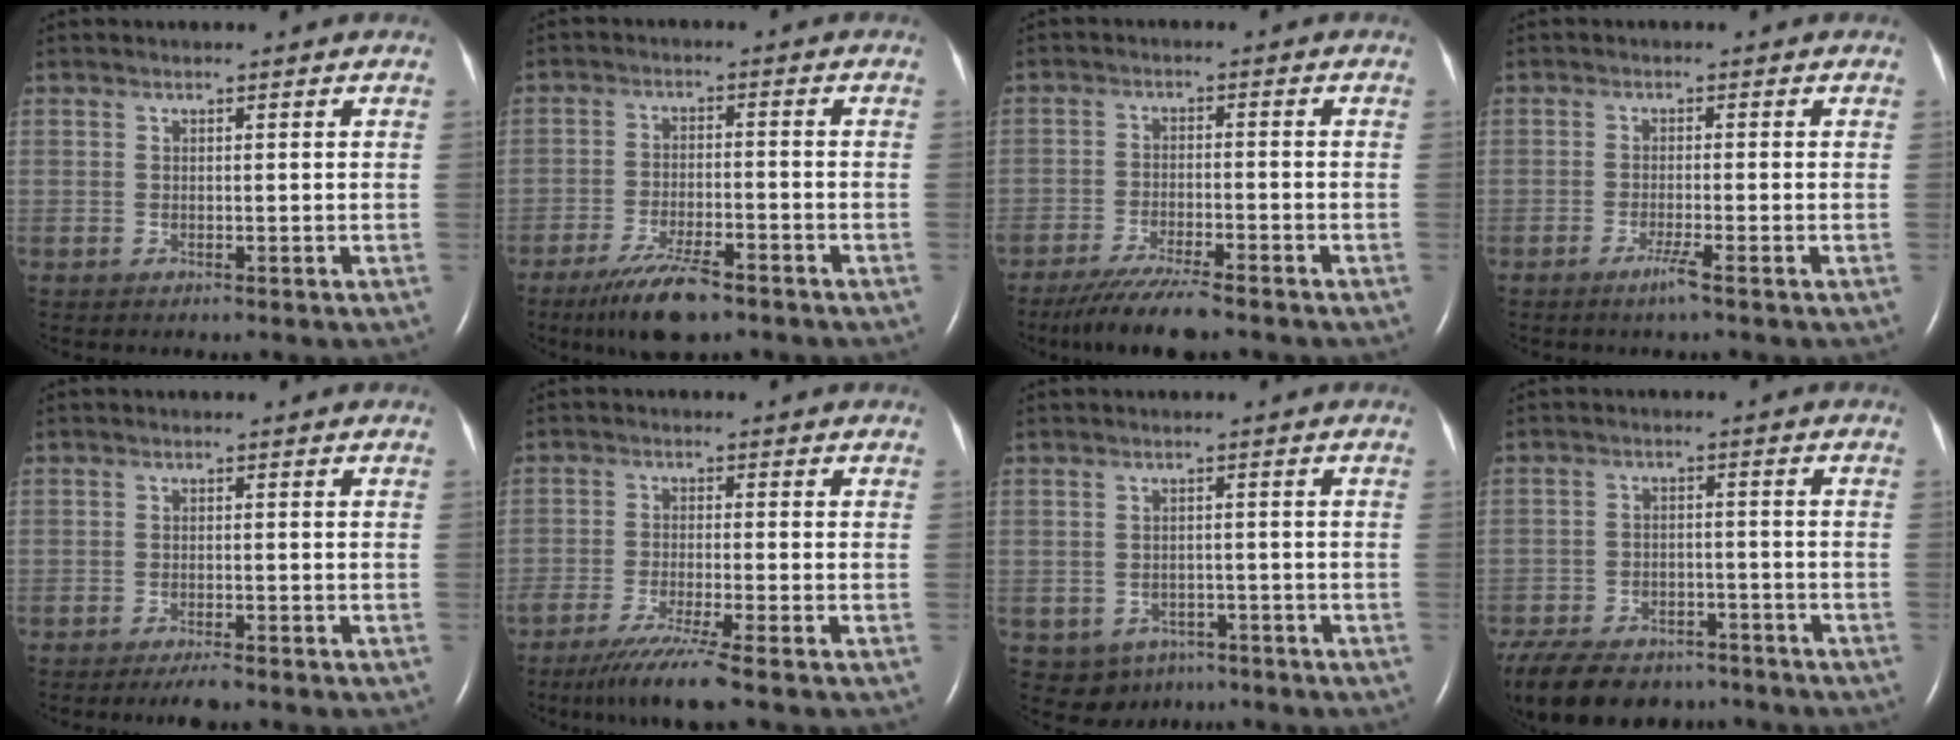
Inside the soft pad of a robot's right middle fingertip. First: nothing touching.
{"total": 8.4, "force": [-6.0, 1.7, 5.6], "torque": [-0.107, -0.016, -0.103]}
{"total": 7.8, "force": [-6.4, 0.5, 4.4], "torque": [-0.080, -0.022, -0.109]}
{"total": 2.4, "force": [-1.5, -0.5, 1.8], "torque": [-0.039, -0.007, -0.031]}
{"total": 2.7, "force": [-2.2, 0.2, 1.5], "torque": [-0.030, -0.006, -0.036]}
{"total": 7.2, "force": [-5.3, -1.1, 4.8], "torque": [-0.084, -0.024, -0.096]}
{"total": 4.6, "force": [-2.7, 3.6, 0.9], "torque": [-0.010, 0.008, -0.029]}
{"total": 18.6, "force": [-14.4, 8.7, 7.9], "torque": [-0.215, -0.023, -0.206]}